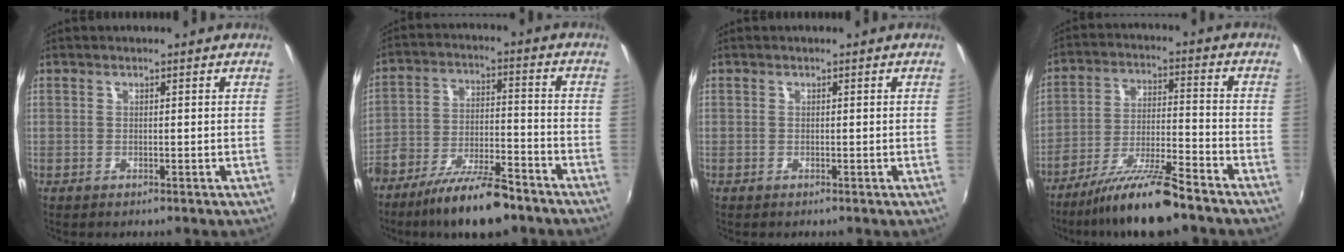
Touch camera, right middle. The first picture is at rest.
{"total": 13.5, "force": [-10.0, 4.0, 8.2], "torque": [-0.161, -0.011, -0.172]}
{"total": 0.0}
{"total": 12.2, "force": [-10.0, 0.8, 6.9], "torque": [-0.143, -0.010, -0.177]}